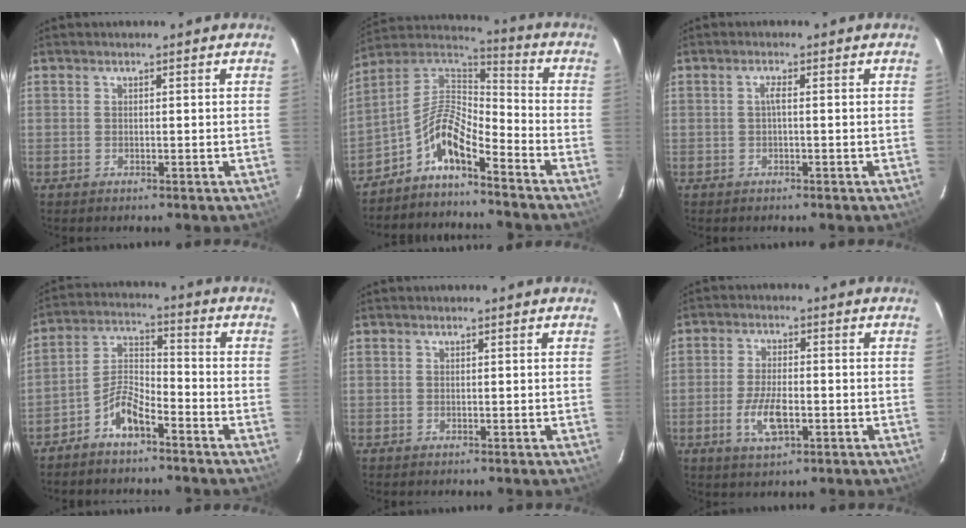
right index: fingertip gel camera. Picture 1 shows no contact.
{"total": 9.3, "force": [-6.3, 2.4, 6.4], "torque": [-0.136, 0.024, -0.131]}
{"total": 1.2, "force": [-0.2, 0.0, 1.1], "torque": [-0.022, 0.005, -0.005]}
{"total": 6.6, "force": [-4.7, 2.2, 4.0], "torque": [-0.093, 0.018, -0.093]}
{"total": 0.0}
{"total": 7.0, "force": [-2.3, 2.9, 5.9], "torque": [-0.126, -0.006, -0.042]}